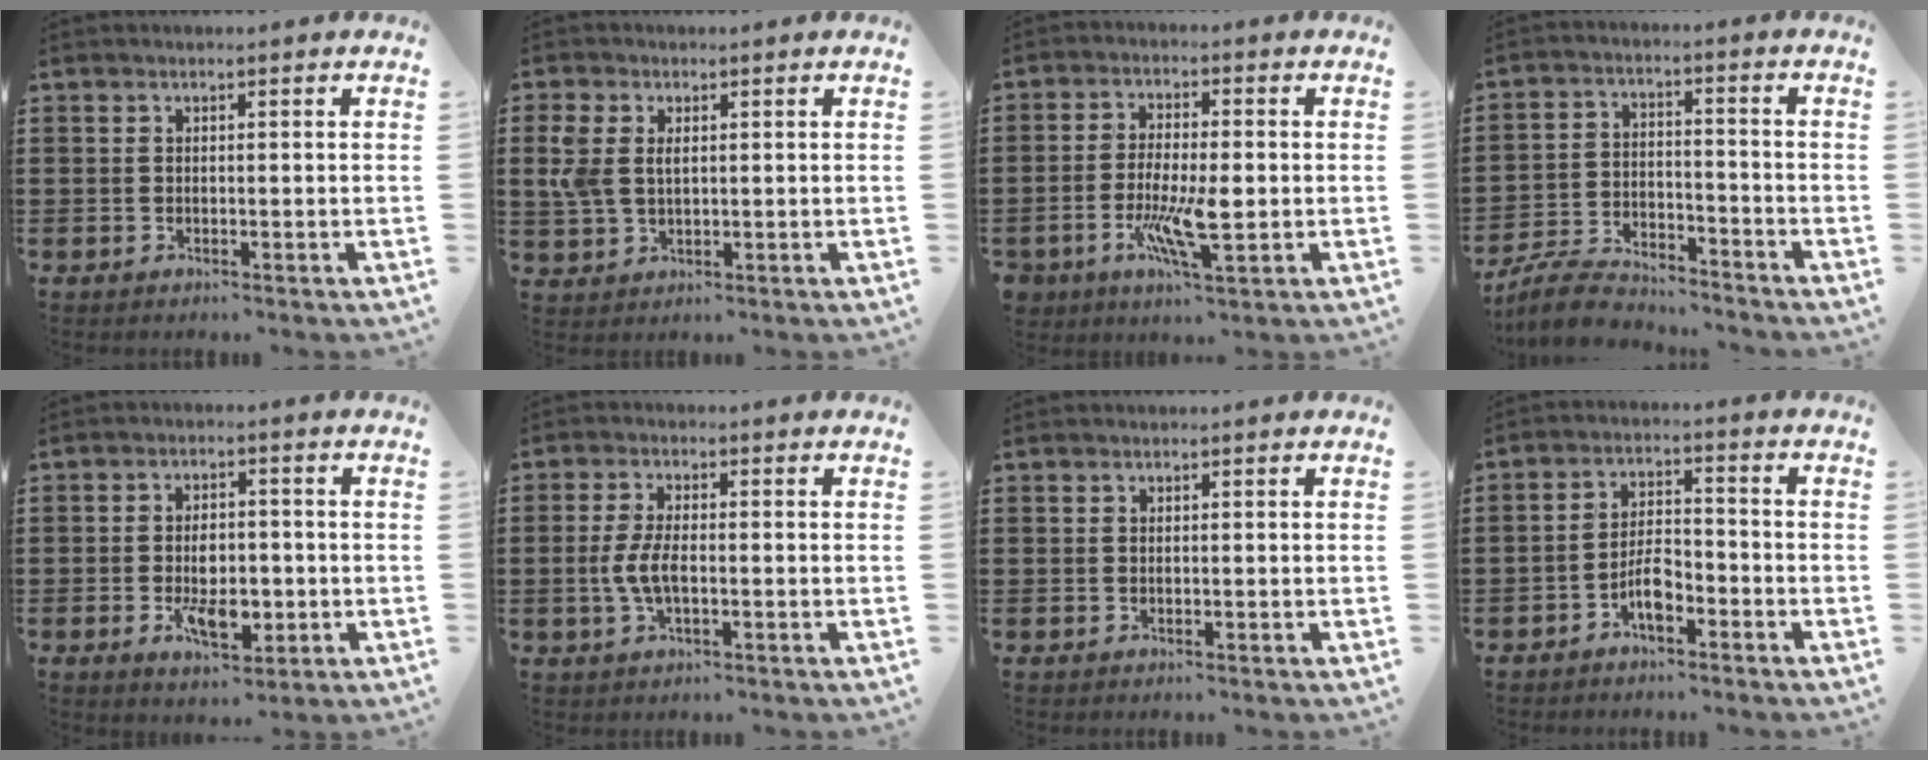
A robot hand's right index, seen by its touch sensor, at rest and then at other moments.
{"total": 4.1, "force": [1.1, 2.7, 2.8], "torque": [-0.078, 0.005, 0.015]}
{"total": 7.8, "force": [-2.2, 2.6, 7.0], "torque": [-0.135, -0.004, -0.038]}
{"total": 6.6, "force": [-6.3, 0.9, 1.5], "torque": [-0.039, 0.009, -0.125]}
{"total": 6.6, "force": [-1.5, 3.6, 5.3], "torque": [-0.096, 0.003, -0.029]}
{"total": 5.0, "force": [-0.8, 2.0, 4.4], "torque": [-0.100, -0.003, -0.020]}
{"total": 0.0}
{"total": 4.9, "force": [-2.8, 2.0, 3.5], "torque": [-0.072, 0.007, -0.057]}